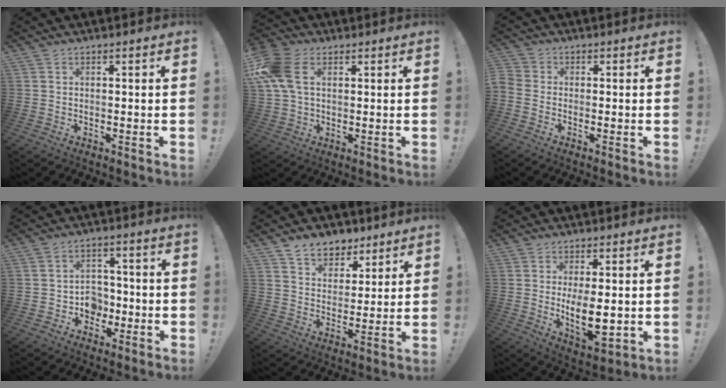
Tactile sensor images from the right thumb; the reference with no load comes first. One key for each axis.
{"total": 11.7, "fx": 3.5, "fy": 7.5, "fz": 8.3, "tx": -0.186, "ty": 0.006, "tz": 0.067}
{"total": 2.3, "fx": -1.1, "fy": 1.6, "fz": 1.3, "tx": -0.027, "ty": 0.004, "tz": -0.021}
{"total": 6.6, "fx": -1.6, "fy": 5.9, "fz": 2.3, "tx": -0.033, "ty": 0.012, "tz": -0.023}
{"total": 8.6, "fx": 6.4, "fy": 5.5, "fz": 1.7, "tx": -0.021, "ty": -0.047, "tz": 0.124}
{"total": 11.0, "fx": 0.3, "fy": 4.5, "fz": 10.0, "tx": -0.168, "ty": -0.019, "tz": 0.007}